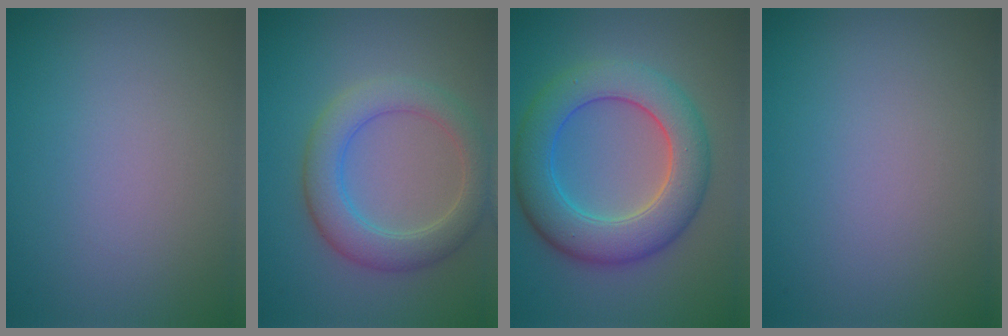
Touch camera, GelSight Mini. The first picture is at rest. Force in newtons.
{"total": 4.9, "press": 4.8, "slide": 0.5}
{"total": 7.9, "press": 7.8, "slide": 0.6}
{"total": 0.0}